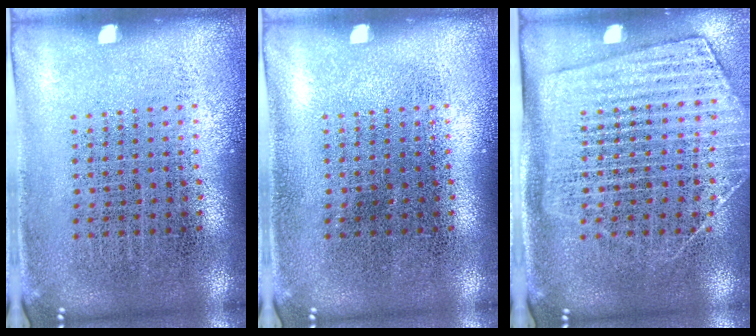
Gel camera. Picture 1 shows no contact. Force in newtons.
{"total": 0.0}
{"total": 1.9, "press": 1.6, "slide": 0.9}